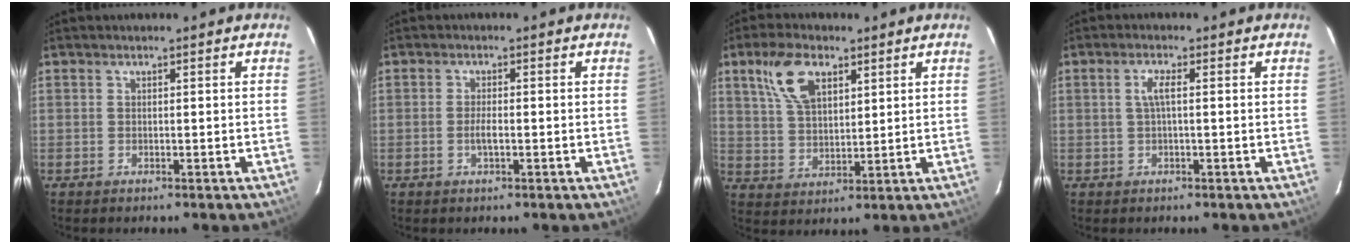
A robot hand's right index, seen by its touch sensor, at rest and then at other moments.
{"total": 2.1, "force": [-0.6, 0.5, 1.9], "torque": [-0.039, 0.002, -0.012]}
{"total": 9.8, "force": [5.0, 5.1, 6.8], "torque": [-0.135, 0.020, 0.100]}
{"total": 2.4, "force": [0.2, 0.3, 2.4], "torque": [-0.049, 0.004, 0.003]}